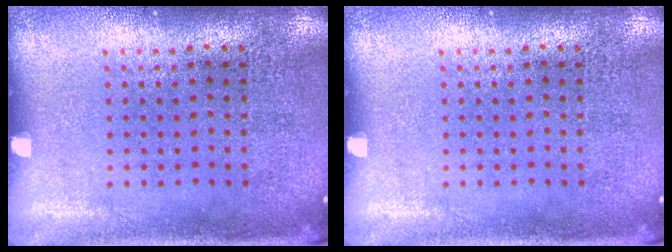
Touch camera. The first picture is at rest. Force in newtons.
{"total": 0.0}